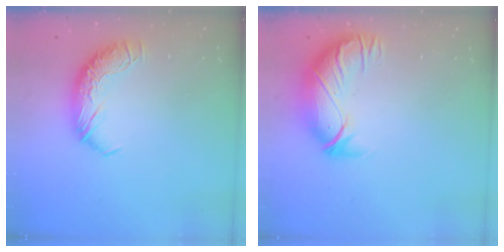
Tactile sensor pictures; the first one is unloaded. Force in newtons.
{"total": 3.0, "press": 0.2, "slide": 2.9}